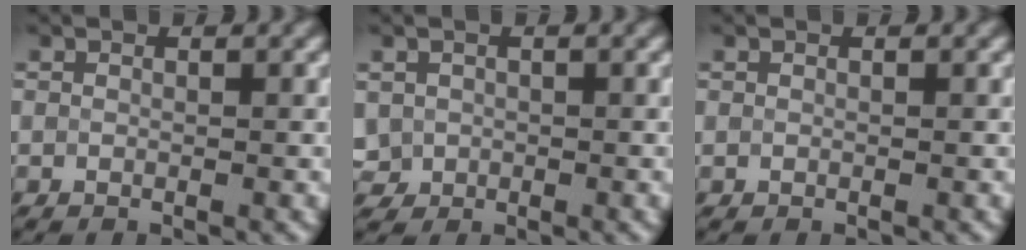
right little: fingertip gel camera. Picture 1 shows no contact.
{"total": 1.6, "force": [0.1, 1.5, 0.3], "torque": [-0.004, 0.000, 0.001]}
{"total": 0.0}